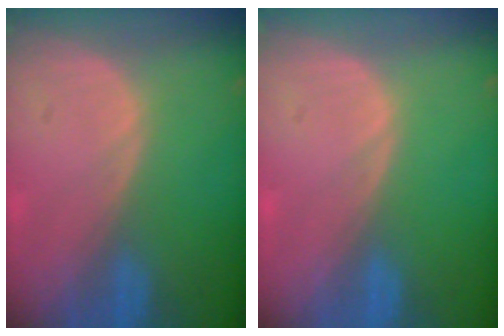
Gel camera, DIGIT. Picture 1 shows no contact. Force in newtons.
{"total": 0.0}